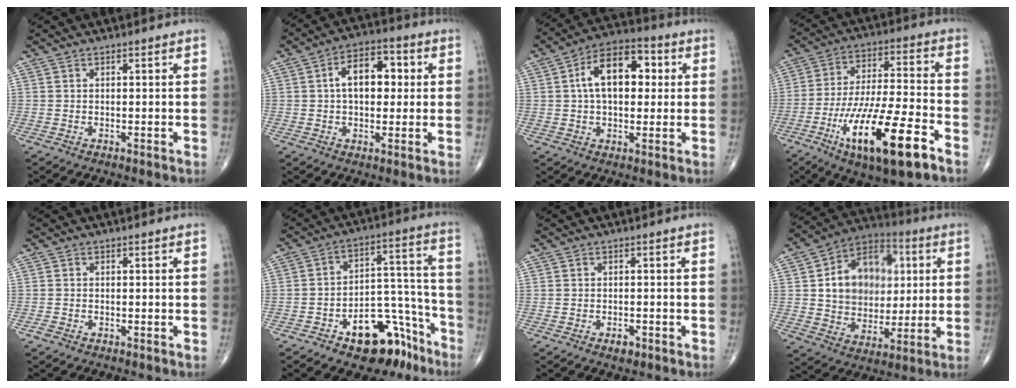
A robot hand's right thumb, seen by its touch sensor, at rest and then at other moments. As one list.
[{"total": 10.0, "force": [1.5, 6.1, 7.9], "torque": [-0.101, 0.020, 0.018]}, {"total": 12.4, "force": [2.1, 7.4, 9.8], "torque": [-0.136, 0.022, 0.024]}, {"total": 20.2, "force": [-9.7, 5.0, 17.0], "torque": [-0.333, 0.030, -0.161]}, {"total": 0.9, "force": [-0.6, 0.5, 0.4], "torque": [-0.015, 0.000, -0.014]}, {"total": 16.3, "force": [-9.6, 8.6, 10.0], "torque": [-0.089, 0.099, -0.135]}, {"total": 1.9, "force": [-1.1, 1.0, 1.2], "torque": [-0.020, 0.001, -0.016]}, {"total": 19.3, "force": [3.7, 13.9, 12.9], "torque": [-0.155, 0.006, 0.063]}]